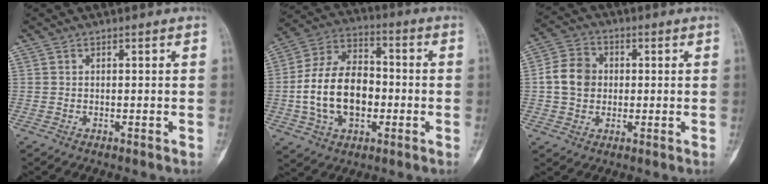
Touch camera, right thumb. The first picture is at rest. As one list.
[{"total": 17.0, "force": [-2.3, 11.2, 12.6], "torque": [-0.216, 0.033, -0.037]}, {"total": 7.2, "force": [0.1, 6.1, 3.9], "torque": [-0.057, 0.014, -0.004]}]